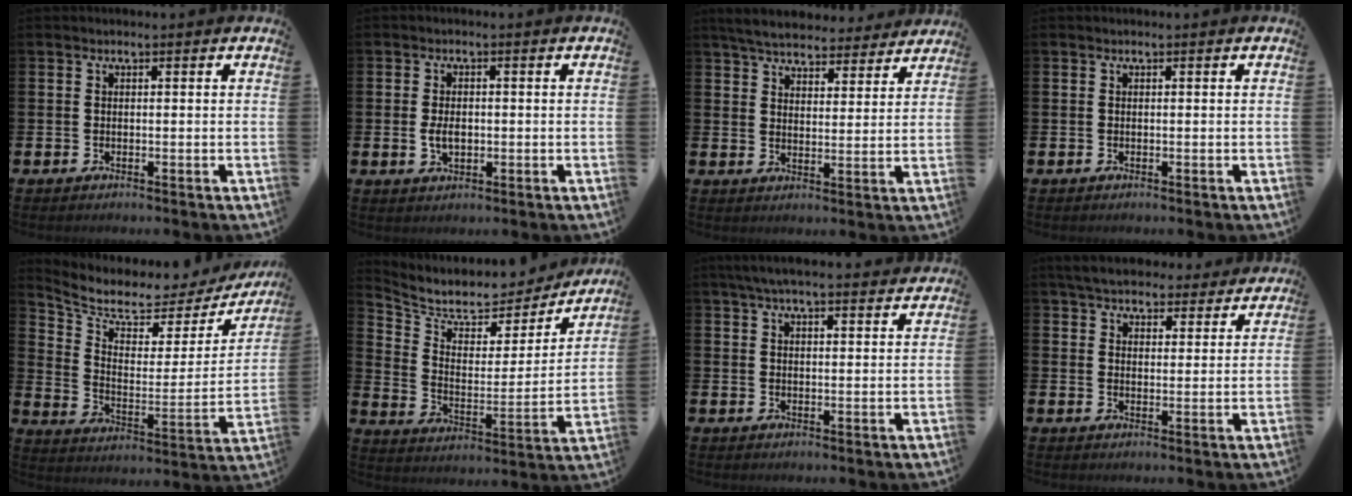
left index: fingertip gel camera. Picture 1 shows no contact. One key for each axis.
{"total": 2.8, "fx": -0.2, "fy": 1.8, "fz": 2.1, "tx": -0.026, "ty": -0.001, "tz": -0.008}
{"total": 6.0, "fx": 5.7, "fy": 1.3, "fz": 1.1, "tx": -0.035, "ty": -0.034, "tz": 0.101}
{"total": 0.0}
{"total": 6.1, "fx": 5.4, "fy": 2.3, "fz": 1.5, "tx": -0.065, "ty": -0.046, "tz": 0.086}
{"total": 6.8, "fx": 6.1, "fy": 2.7, "fz": 1.1, "tx": -0.062, "ty": -0.055, "tz": 0.101}
{"total": 4.7, "fx": 4.3, "fy": 0.4, "fz": 1.8, "tx": -0.036, "ty": -0.013, "tz": 0.078}
{"total": 5.7, "fx": 5.5, "fy": 1.5, "fz": 0.9, "tx": -0.029, "ty": -0.029, "tz": 0.098}